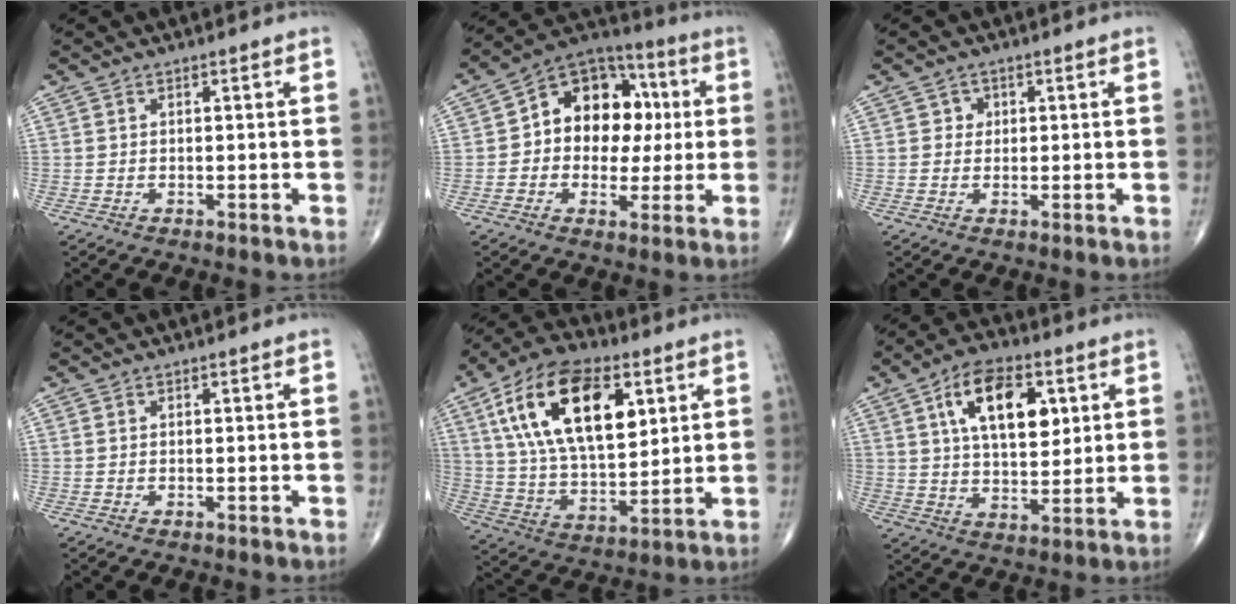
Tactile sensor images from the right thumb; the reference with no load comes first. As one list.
[{"total": 15.5, "force": [1.4, 11.5, 10.2], "torque": [-0.088, 0.024, 0.010]}, {"total": 1.7, "force": [0.4, 1.6, 0.4], "torque": [0.006, 0.002, 0.001]}, {"total": 0.0}, {"total": 23.0, "force": [8.3, 11.8, 17.8], "torque": [-0.296, -0.019, 0.146]}, {"total": 15.0, "force": [5.1, 8.0, 11.6], "torque": [-0.163, -0.012, 0.086]}]